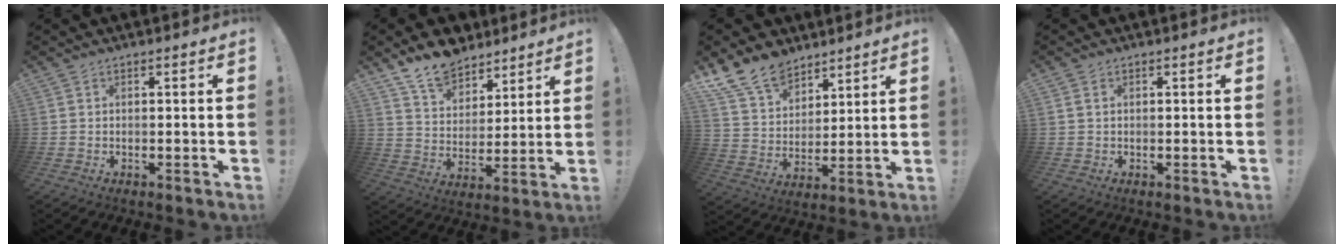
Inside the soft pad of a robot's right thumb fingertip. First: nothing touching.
{"total": 12.7, "force": [10.5, 6.3, 3.4], "torque": [-0.072, -0.076, 0.200]}
{"total": 13.9, "force": [10.8, 7.9, 4.1], "torque": [-0.086, -0.075, 0.207]}
{"total": 1.1, "force": [0.4, 0.8, 0.5], "torque": [-0.015, 0.004, 0.009]}